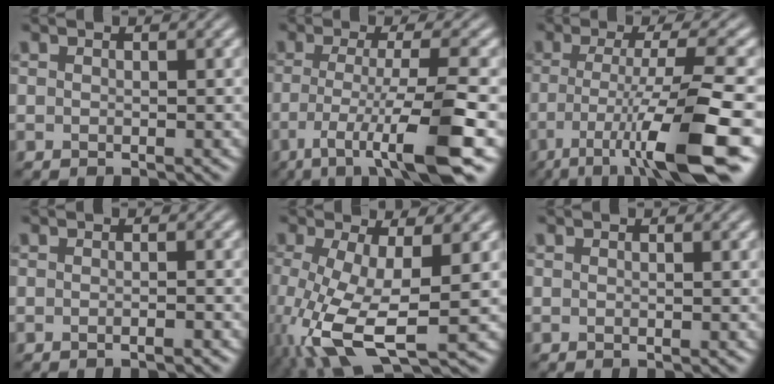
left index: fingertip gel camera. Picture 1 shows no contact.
{"total": 8.3, "force": [-3.6, 1.3, 7.4], "torque": [-0.116, -0.002, -0.064]}
{"total": 10.3, "force": [-4.9, 1.9, 8.9], "torque": [-0.139, 0.002, -0.083]}
{"total": 0.7, "force": [-0.4, 0.1, 0.6], "torque": [-0.006, -0.002, -0.010]}
{"total": 8.1, "force": [-2.3, 2.9, 7.2], "torque": [-0.172, -0.018, -0.044]}
{"total": 0.0}